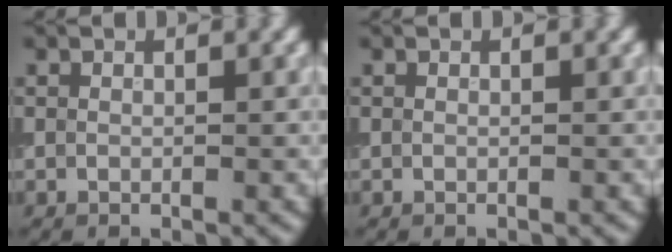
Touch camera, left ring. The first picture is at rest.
{"total": 0.0}